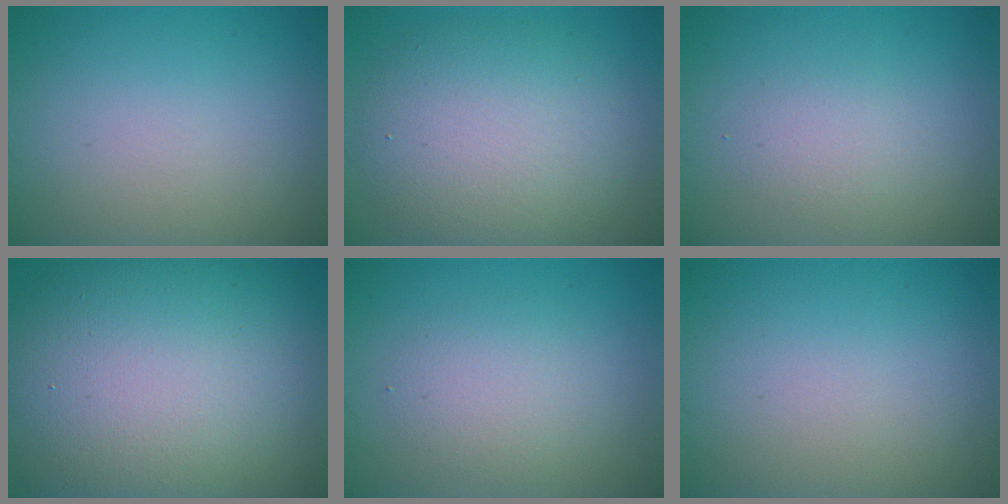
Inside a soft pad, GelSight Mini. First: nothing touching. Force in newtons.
{"total": 7.5, "press": 7.5, "slide": 0.3}
{"total": 1.6, "press": 1.6, "slide": 0.0}
{"total": 17.2, "press": 17.2, "slide": 1.3}
{"total": 2.6, "press": 2.6, "slide": 0.2}
{"total": 0.0}